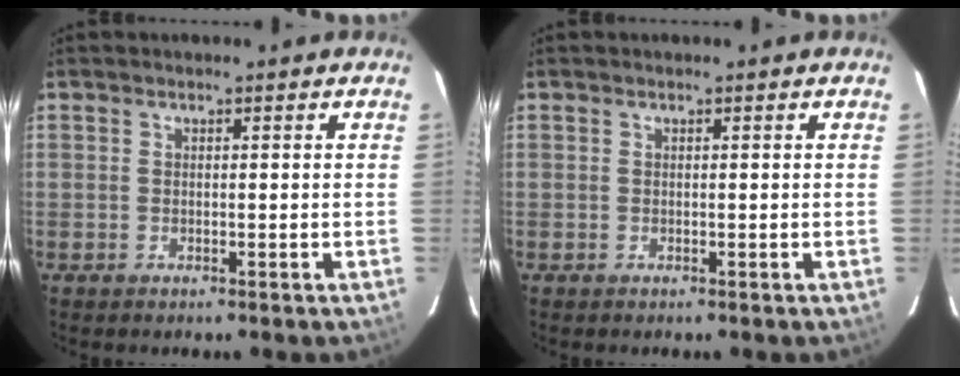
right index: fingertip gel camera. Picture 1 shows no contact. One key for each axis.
{"total": 0.0}